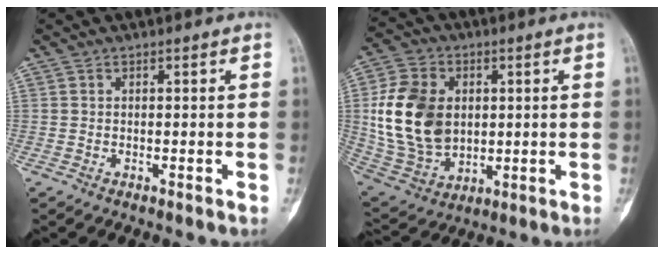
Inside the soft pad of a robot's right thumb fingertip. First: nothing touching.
{"total": 17.4, "force": [1.8, 12.8, 11.7], "torque": [-0.198, -0.003, 0.044]}